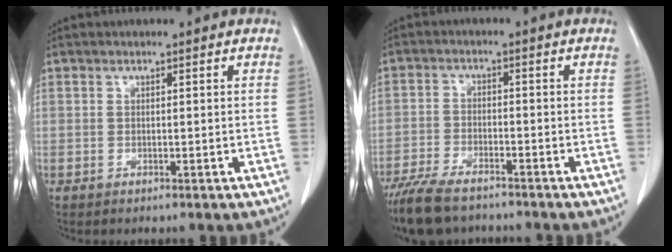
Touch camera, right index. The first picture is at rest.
{"total": 10.0, "force": [-8.2, 3.0, 4.9], "torque": [-0.088, -0.020, -0.139]}